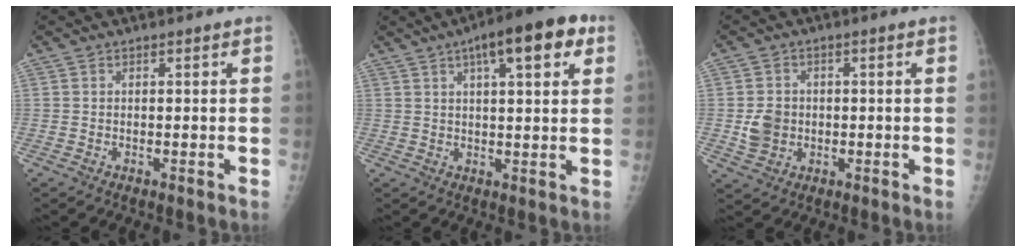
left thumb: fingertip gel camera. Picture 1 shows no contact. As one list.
[{"total": 12.7, "force": [5.8, 3.9, 10.5], "torque": [-0.129, 0.006, 0.075]}, {"total": 5.1, "force": [-0.5, 4.5, 2.3], "torque": [-0.027, 0.004, -0.007]}]